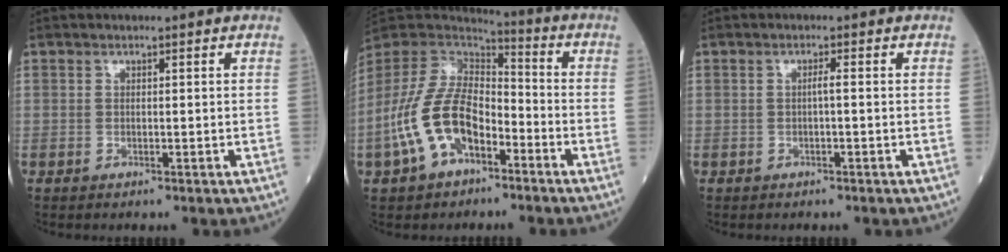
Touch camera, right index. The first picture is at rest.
{"total": 14.2, "force": [-5.7, 7.7, 10.5], "torque": [-0.233, 0.015, -0.108]}
{"total": 0.9, "force": [-0.1, -0.1, 0.9], "torque": [-0.015, 0.002, -0.004]}